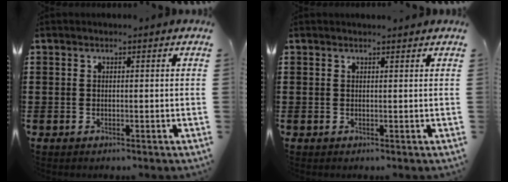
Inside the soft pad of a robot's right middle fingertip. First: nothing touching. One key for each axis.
{"total": 0.6, "fx": 0.5, "fy": -0.1, "fz": 0.1, "tx": -0.002, "ty": 0.000, "tz": 0.011}